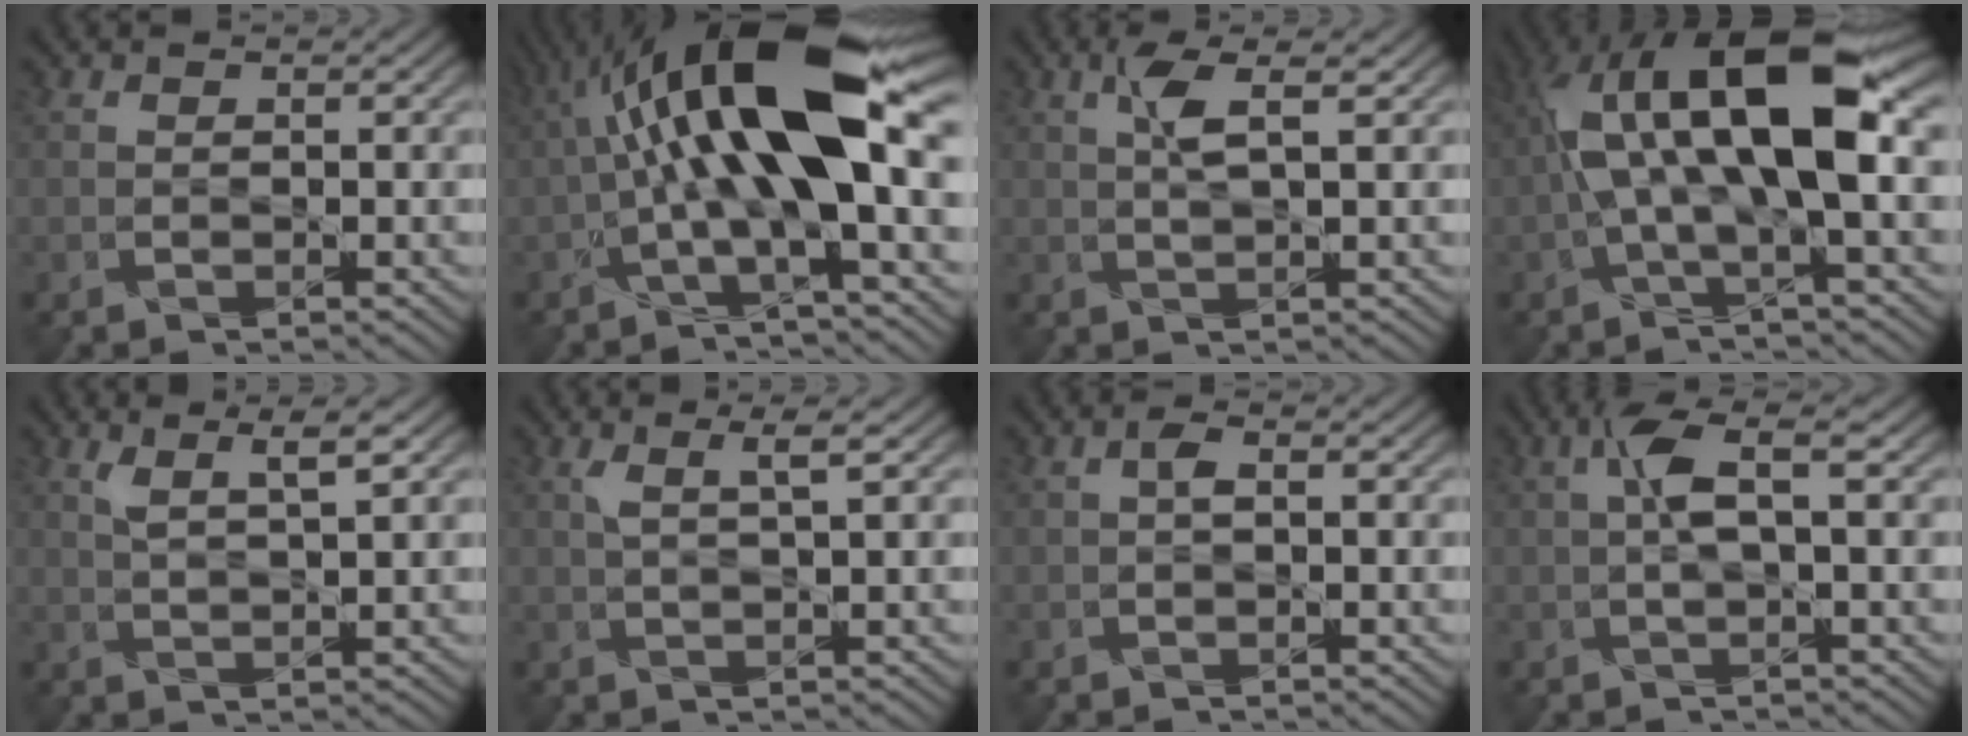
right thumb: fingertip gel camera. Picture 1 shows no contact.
{"total": 16.5, "force": [2.4, 4.6, 15.7], "torque": [-0.272, 0.038, 0.028]}
{"total": 2.4, "force": [1.3, 0.0, 2.1], "torque": [-0.047, 0.008, 0.025]}
{"total": 13.2, "force": [1.8, 4.2, 12.4], "torque": [-0.233, 0.018, 0.025]}
{"total": 3.0, "force": [2.1, 0.2, 2.1], "torque": [-0.037, 0.006, 0.040]}
{"total": 2.2, "force": [1.3, 0.0, 1.7], "torque": [-0.026, 0.010, 0.022]}
{"total": 0.7, "force": [0.1, 0.2, 0.6], "torque": [-0.014, 0.005, 0.000]}
{"total": 3.4, "force": [0.7, 0.5, 3.2], "torque": [-0.071, 0.016, 0.010]}